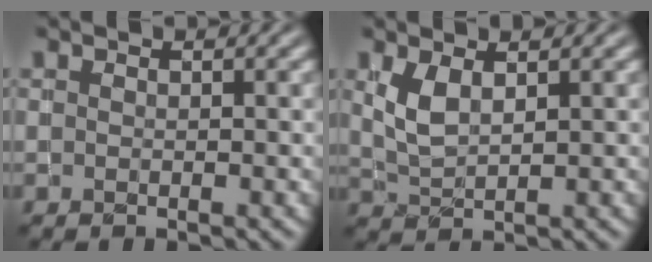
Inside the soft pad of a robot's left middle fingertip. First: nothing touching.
{"total": 2.3, "force": [0.8, 1.1, 1.9], "torque": [-0.049, -0.003, 0.023]}